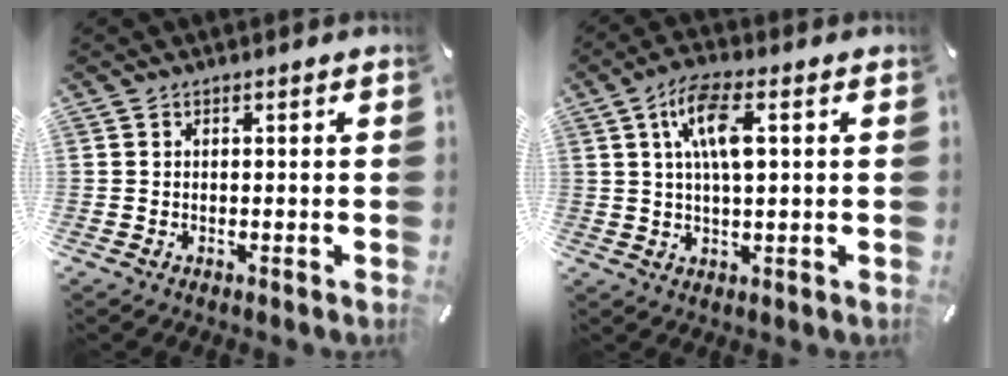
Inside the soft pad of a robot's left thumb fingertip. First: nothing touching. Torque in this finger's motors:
{"motor_torque": [1.52, 1.56, 1.22, -0.45, 0.12]}